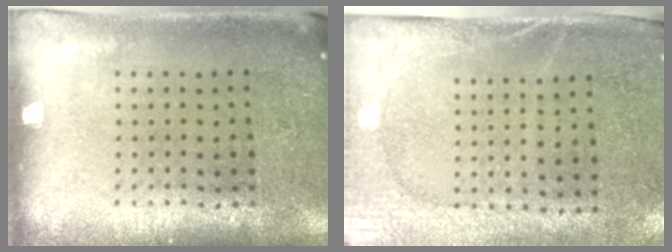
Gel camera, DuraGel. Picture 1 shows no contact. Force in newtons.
{"total": 2.7, "press": 2.2, "slide": 1.5}